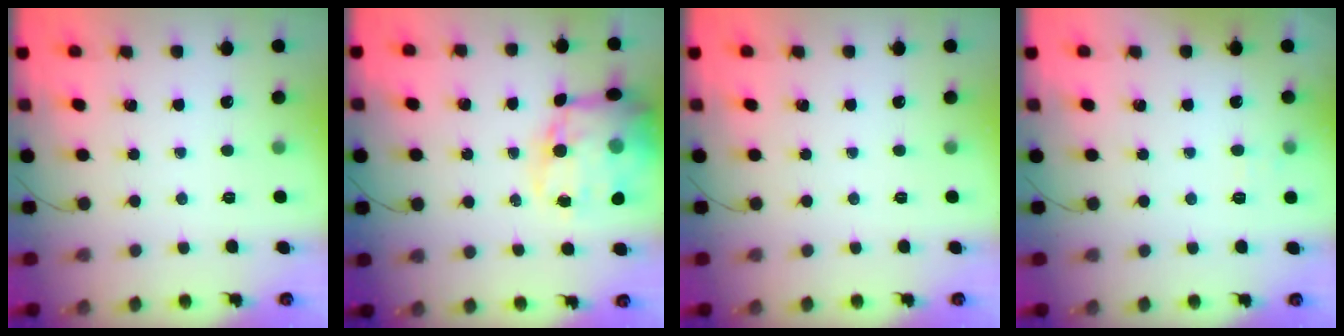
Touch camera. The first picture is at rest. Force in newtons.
{"total": 19.5, "press": 19.0, "slide": 4.4}
{"total": 0.0}
{"total": 5.5, "press": 5.3, "slide": 1.5}